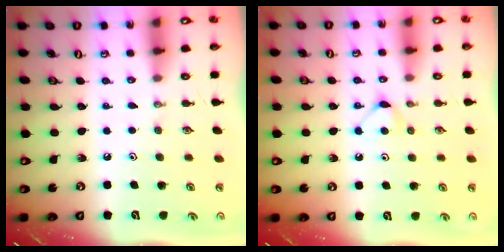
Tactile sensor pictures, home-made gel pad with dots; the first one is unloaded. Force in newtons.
{"total": 4.6, "press": 4.5, "slide": 0.5}